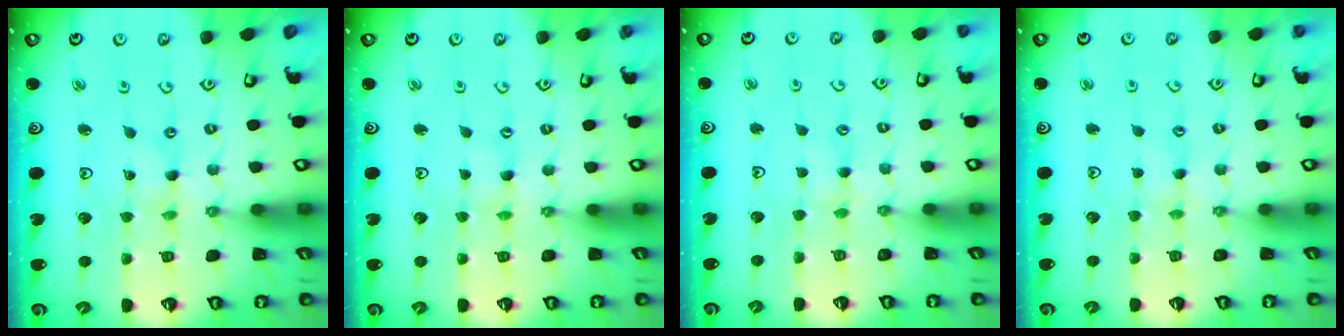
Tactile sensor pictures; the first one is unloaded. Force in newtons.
{"total": 0.0}
{"total": 2.6, "press": 2.5, "slide": 0.5}
{"total": 2.5, "press": 2.5, "slide": 0.3}